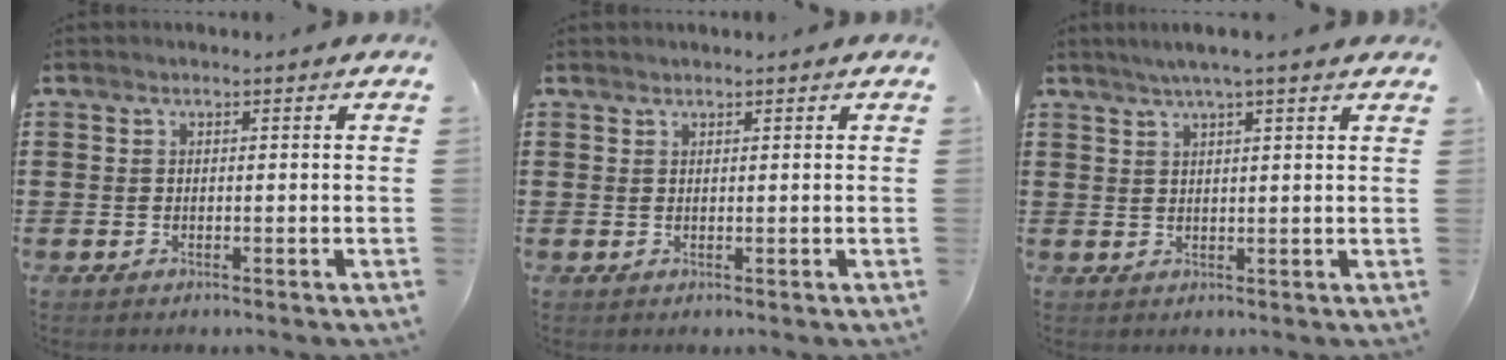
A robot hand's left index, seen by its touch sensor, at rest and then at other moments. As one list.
[{"total": 0.7, "force": [0.7, 0.1, 0.0], "torque": [-0.002, 0.000, 0.015]}, {"total": 3.2, "force": [2.5, -0.3, 2.0], "torque": [-0.044, -0.001, 0.044]}]